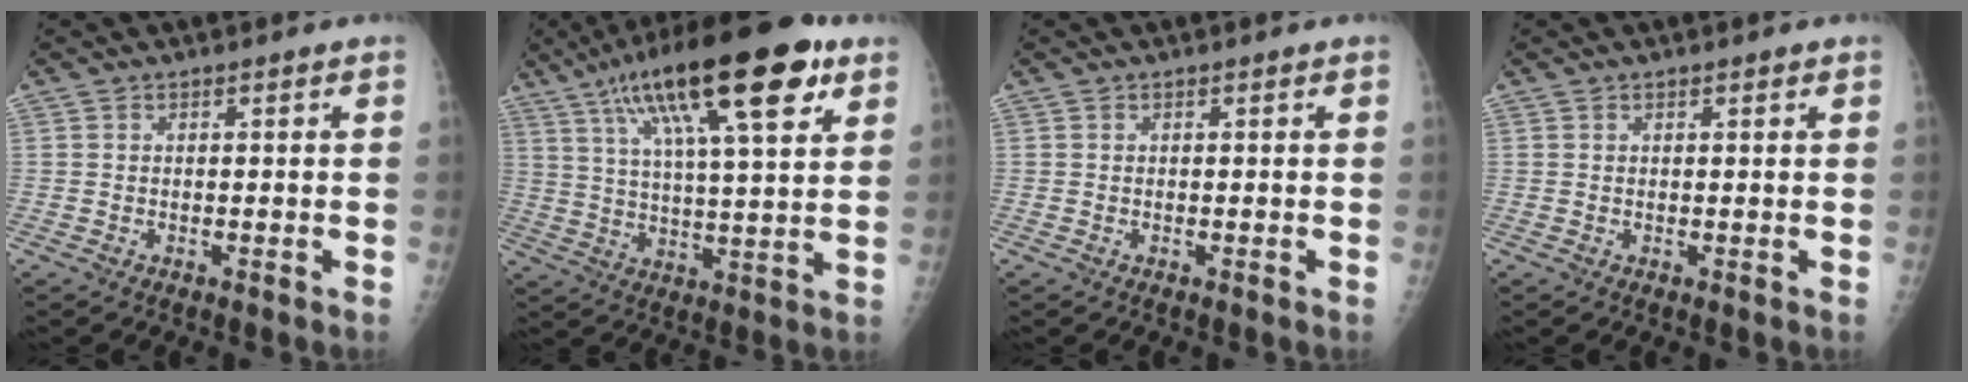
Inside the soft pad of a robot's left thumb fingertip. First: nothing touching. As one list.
[{"total": 23.3, "force": [12.0, 6.5, 18.9], "torque": [-0.300, -0.007, 0.194]}, {"total": 0.0}, {"total": 0.5, "force": [0.4, 0.2, 0.2], "torque": [0.001, -0.001, 0.006]}]